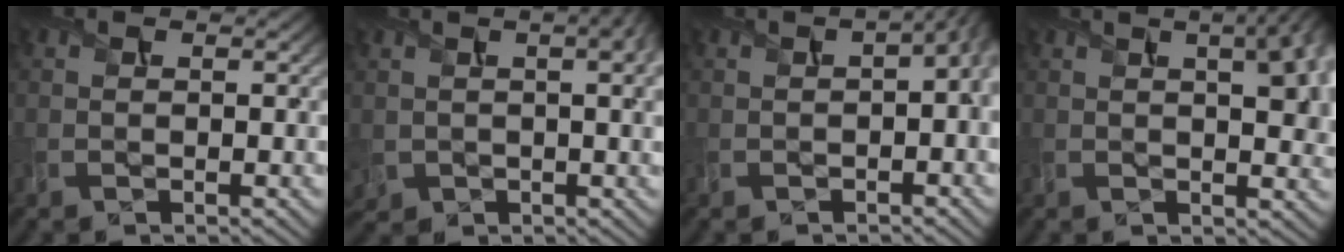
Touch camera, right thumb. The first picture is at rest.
{"total": 7.8, "force": [1.7, 4.2, 6.4], "torque": [-0.116, 0.003, 0.039]}
{"total": 5.6, "force": [-0.3, 2.1, 5.2], "torque": [-0.064, 0.002, 0.002]}
{"total": 11.7, "force": [3.2, 5.1, 10.1], "torque": [-0.131, 0.038, 0.039]}